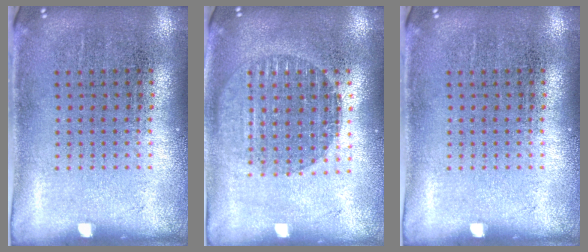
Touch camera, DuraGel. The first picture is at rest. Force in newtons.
{"total": 1.5, "press": 1.3, "slide": 0.7}
{"total": 0.0}